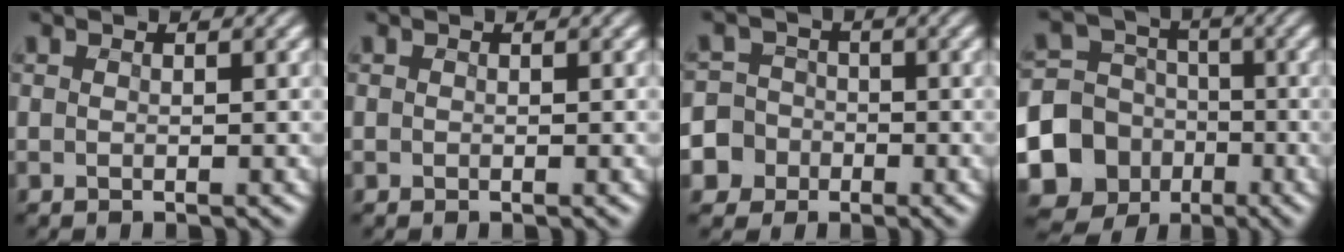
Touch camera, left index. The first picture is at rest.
{"total": 0.0}
{"total": 7.3, "force": [-3.4, 6.4, 0.9], "torque": [-0.017, -0.007, -0.086]}
{"total": 14.0, "force": [-5.2, 12.7, 3.1], "torque": [-0.077, -0.045, -0.109]}